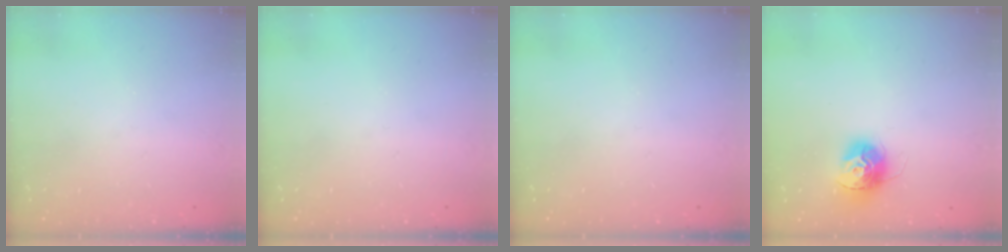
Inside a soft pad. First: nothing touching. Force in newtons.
{"total": 0.0}
{"total": 0.0}
{"total": 13.6, "press": 13.5, "slide": 1.3}